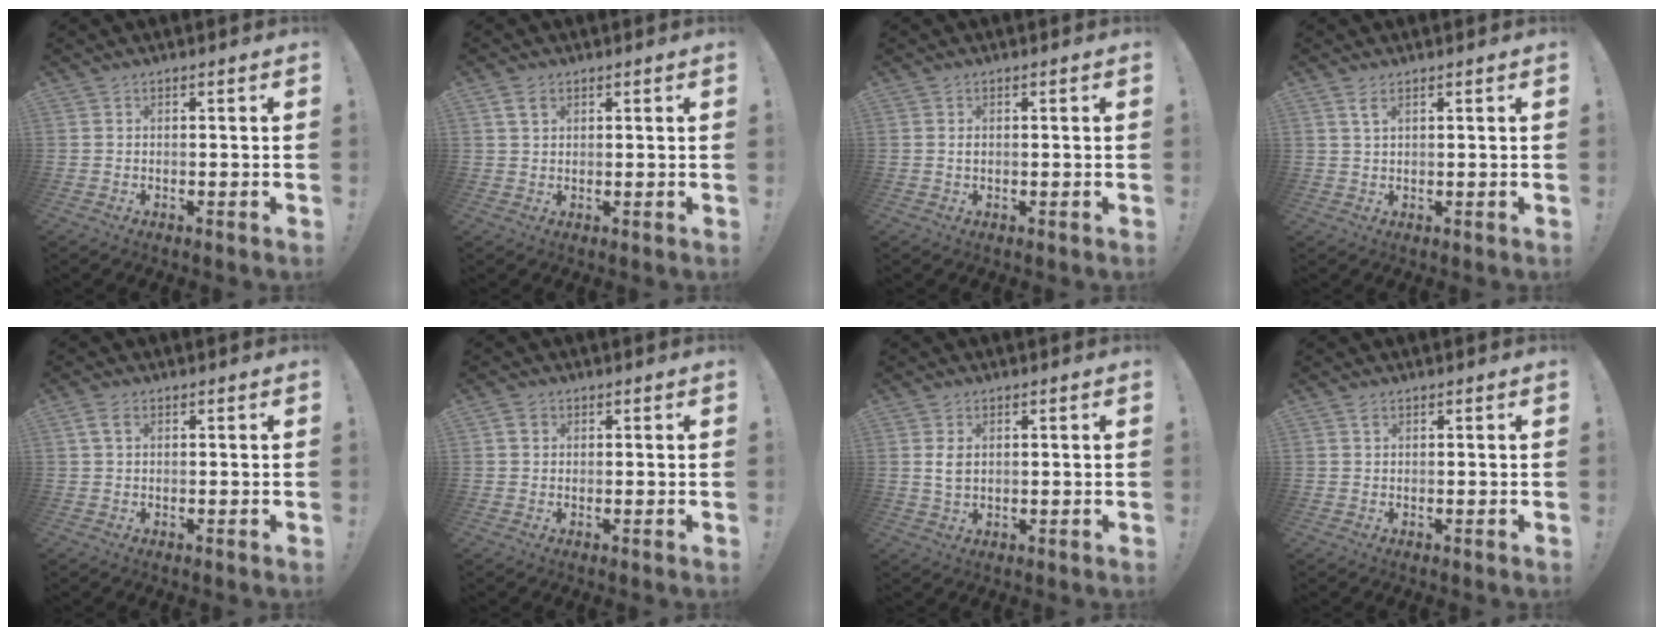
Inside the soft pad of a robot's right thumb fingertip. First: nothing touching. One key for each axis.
{"total": 3.2, "fx": 1.6, "fy": 1.8, "fz": 2.0, "tx": -0.029, "ty": -0.001, "tz": 0.029}
{"total": 0.5, "fx": 0.1, "fy": 0.3, "fz": 0.4, "tx": -0.010, "ty": 0.002, "tz": 0.003}
{"total": 2.9, "fx": 1.6, "fy": 1.0, "fz": 2.2, "tx": -0.043, "ty": -0.002, "tz": 0.028}
{"total": 3.2, "fx": 1.2, "fy": 1.6, "fz": 2.4, "tx": -0.045, "ty": 0.003, "tz": 0.023}
{"total": 2.3, "fx": 0.9, "fy": 1.9, "fz": 1.0, "tx": -0.018, "ty": 0.002, "tz": 0.017}
{"total": 3.5, "fx": 0.9, "fy": 2.2, "fz": 2.6, "tx": -0.044, "ty": -0.005, "tz": 0.013}
{"total": 1.0, "fx": 0.6, "fy": 0.6, "fz": 0.5, "tx": -0.007, "ty": 0.001, "tz": 0.010}